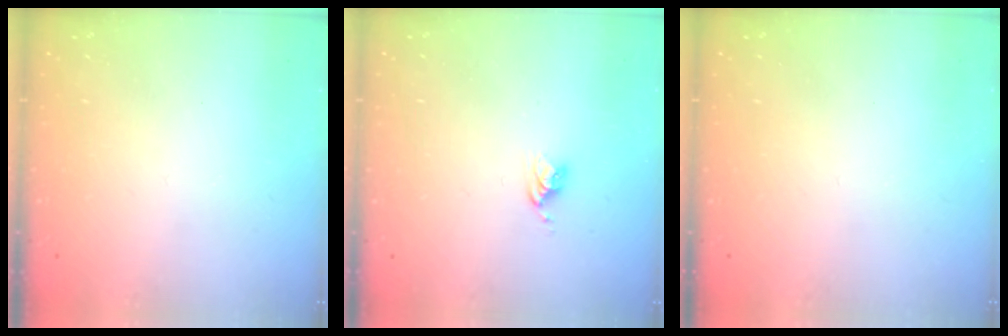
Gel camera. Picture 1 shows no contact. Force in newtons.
{"total": 3.9, "press": 3.8, "slide": 0.3}
{"total": 0.0}